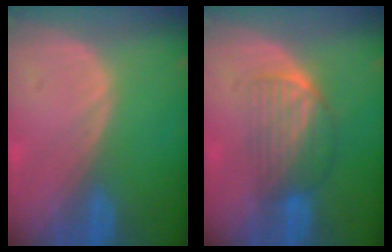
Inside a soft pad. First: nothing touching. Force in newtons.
{"total": 6.7, "press": 5.8, "slide": 3.5}